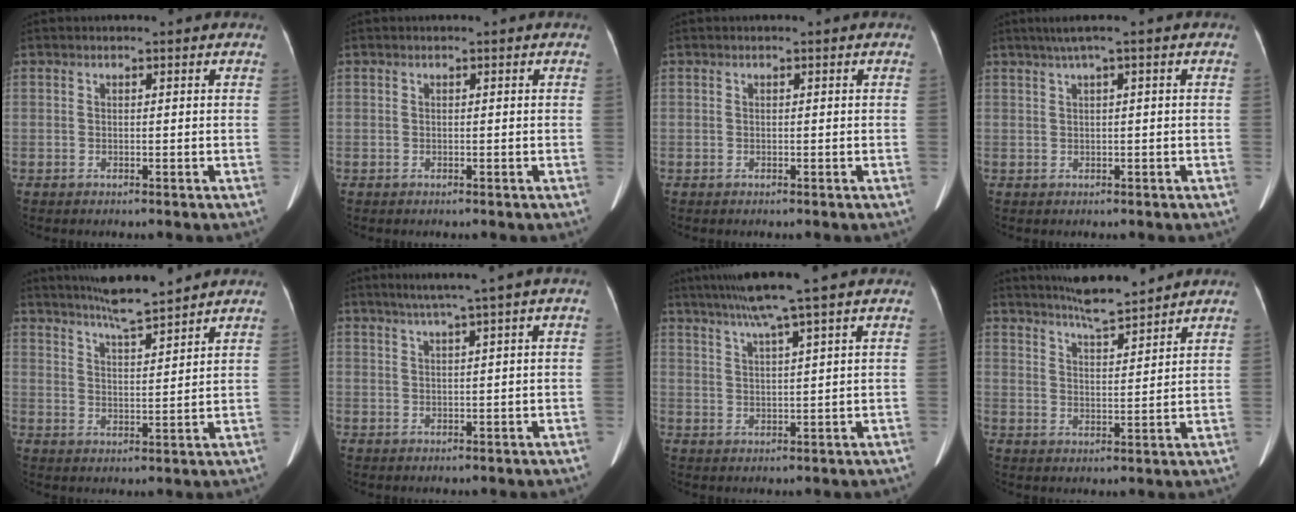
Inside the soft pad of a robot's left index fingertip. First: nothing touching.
{"total": 0.0}
{"total": 0.0}
{"total": 2.8, "force": [1.3, -0.4, 2.5], "torque": [-0.054, 0.018, 0.029]}
{"total": 9.0, "force": [8.0, 0.0, 4.0], "torque": [-0.067, 0.010, 0.131]}
{"total": 4.7, "force": [2.8, -1.0, 3.6], "torque": [-0.063, 0.009, 0.049]}
{"total": 7.4, "force": [5.5, -1.8, 4.6], "torque": [-0.074, 0.015, 0.093]}
{"total": 8.8, "force": [8.0, 0.4, 3.7], "torque": [-0.063, 0.010, 0.129]}